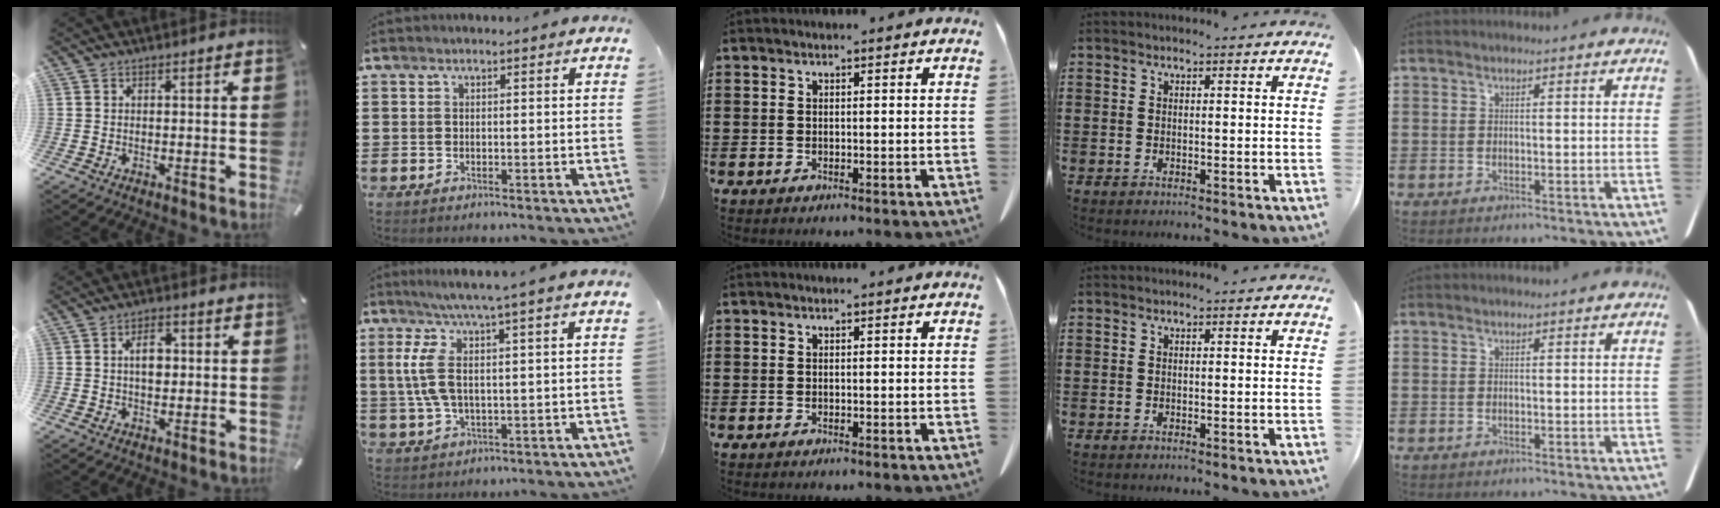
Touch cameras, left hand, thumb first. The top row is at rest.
{"thumb": {"total": 5.4, "force": [0.7, 3.2, 4.3], "torque": [-0.063, 0.001, 0.005]}, "index": {"total": 7.4, "force": [1.9, 1.2, 7.1], "torque": [-0.167, -0.012, 0.024]}}